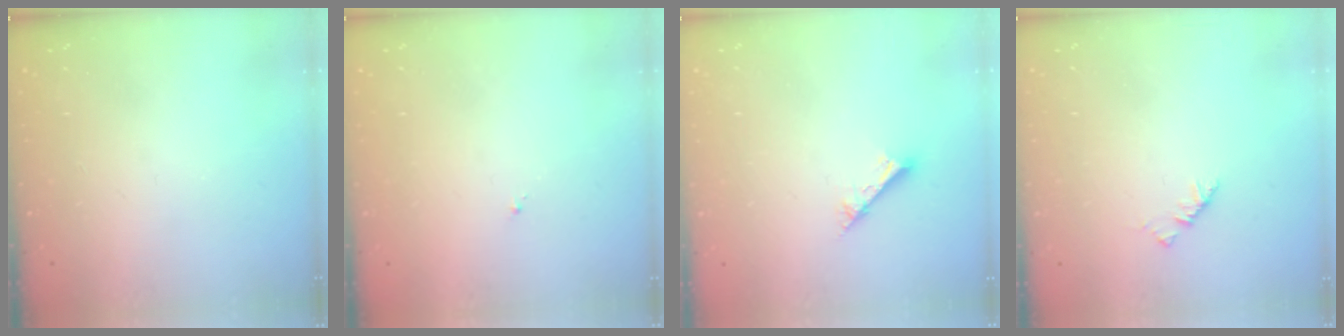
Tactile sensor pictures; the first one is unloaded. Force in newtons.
{"total": 0.8, "press": 0.7, "slide": 0.3}
{"total": 2.6, "press": 2.6, "slide": 0.2}
{"total": 3.4, "press": 3.3, "slide": 0.7}